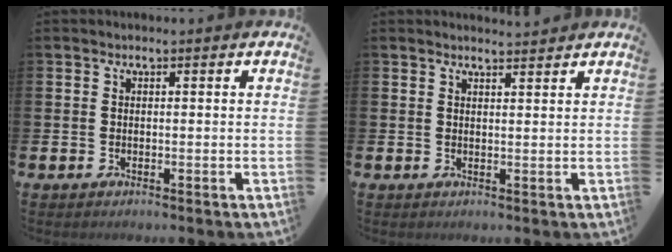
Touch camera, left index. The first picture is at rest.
{"total": 2.0, "force": [2.0, 0.0, 0.0], "torque": [0.005, -0.013, 0.034]}